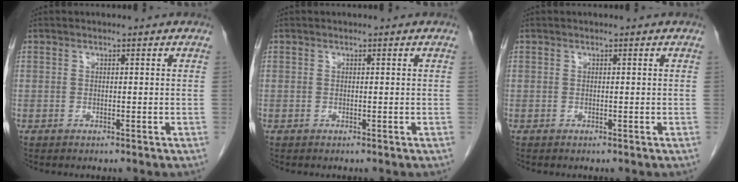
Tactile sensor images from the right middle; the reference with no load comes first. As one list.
[{"total": 0.0}, {"total": 0.0}]